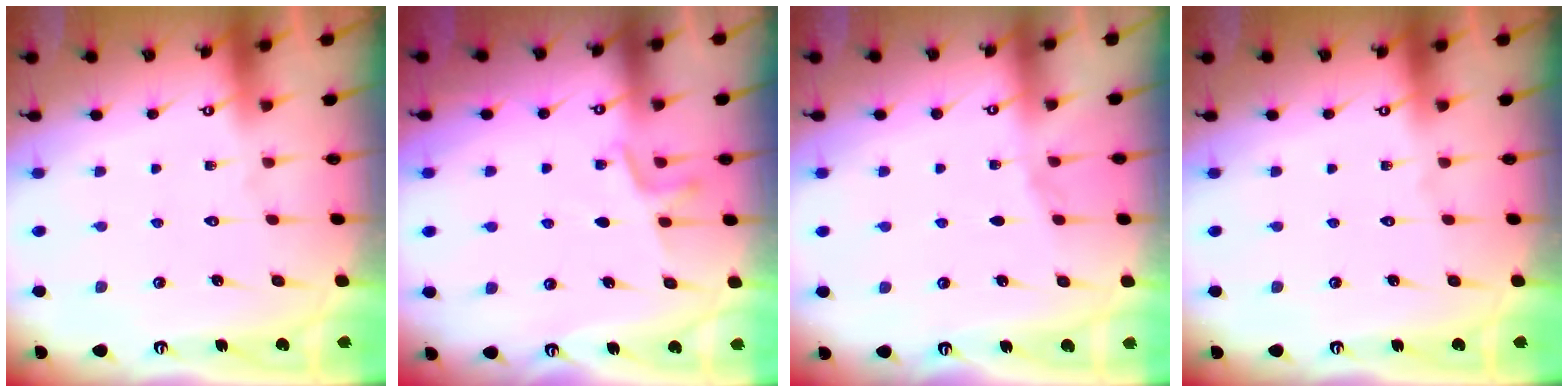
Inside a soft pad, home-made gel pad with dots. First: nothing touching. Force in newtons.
{"total": 4.3, "press": 4.1, "slide": 1.2}
{"total": 3.3, "press": 3.3, "slide": 0.4}
{"total": 0.0}